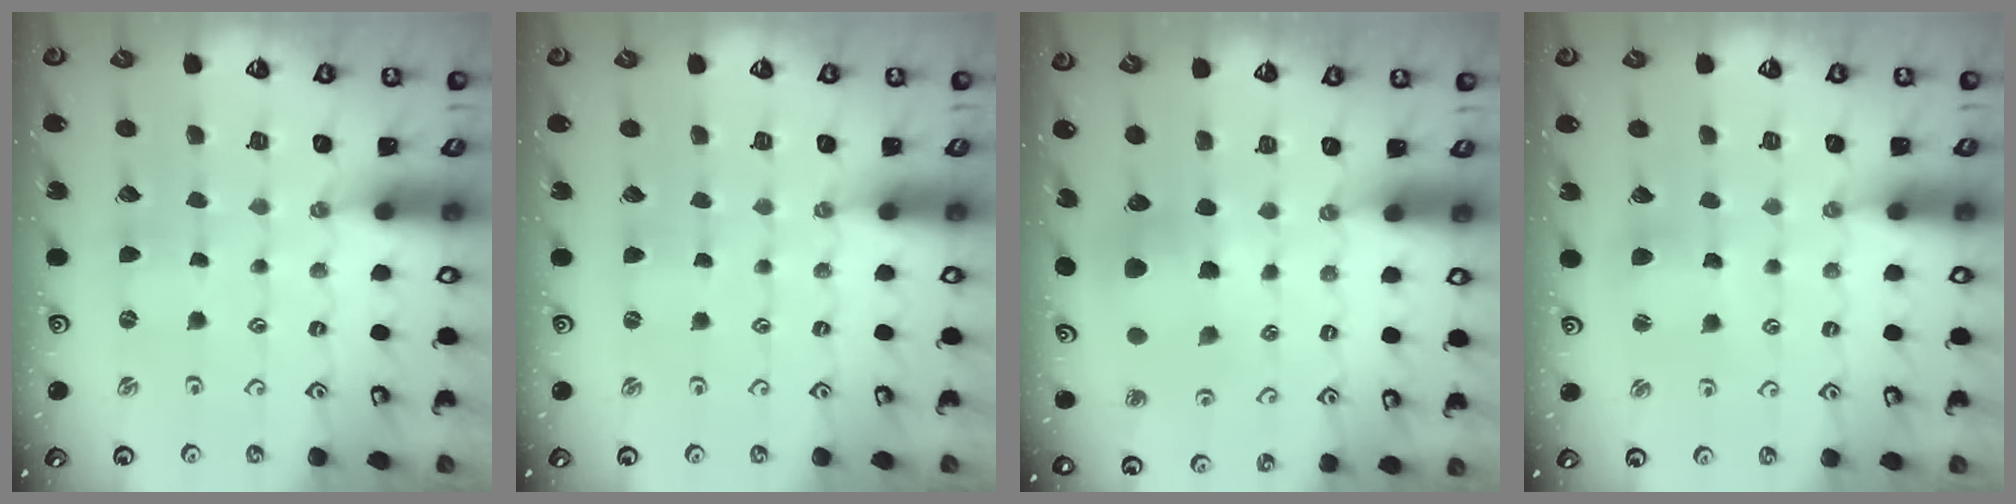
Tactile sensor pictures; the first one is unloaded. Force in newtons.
{"total": 0.0}
{"total": 8.0, "press": 8.0, "slide": 0.6}
{"total": 5.1, "press": 5.1, "slide": 0.7}